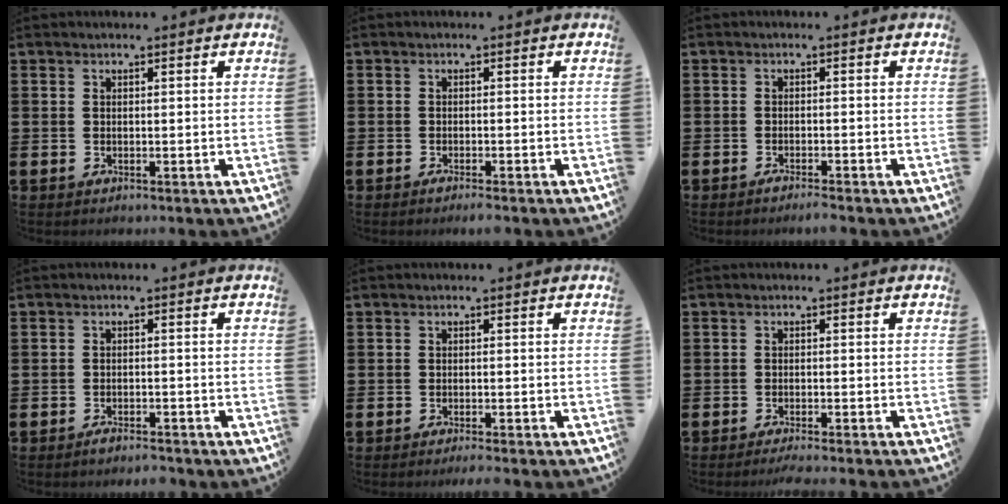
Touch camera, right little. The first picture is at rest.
{"total": 1.0, "force": [-0.7, 0.1, 0.7], "torque": [-0.012, -0.003, -0.013]}
{"total": 1.2, "force": [-1.1, 0.0, 0.6], "torque": [-0.010, -0.003, -0.020]}
{"total": 1.9, "force": [-1.8, 0.2, 0.6], "torque": [-0.014, 0.004, -0.035]}
{"total": 1.0, "force": [-0.9, -0.1, 0.4], "torque": [-0.006, -0.003, -0.018]}
{"total": 1.3, "force": [-1.2, -0.2, 0.6], "torque": [-0.006, 0.000, -0.023]}